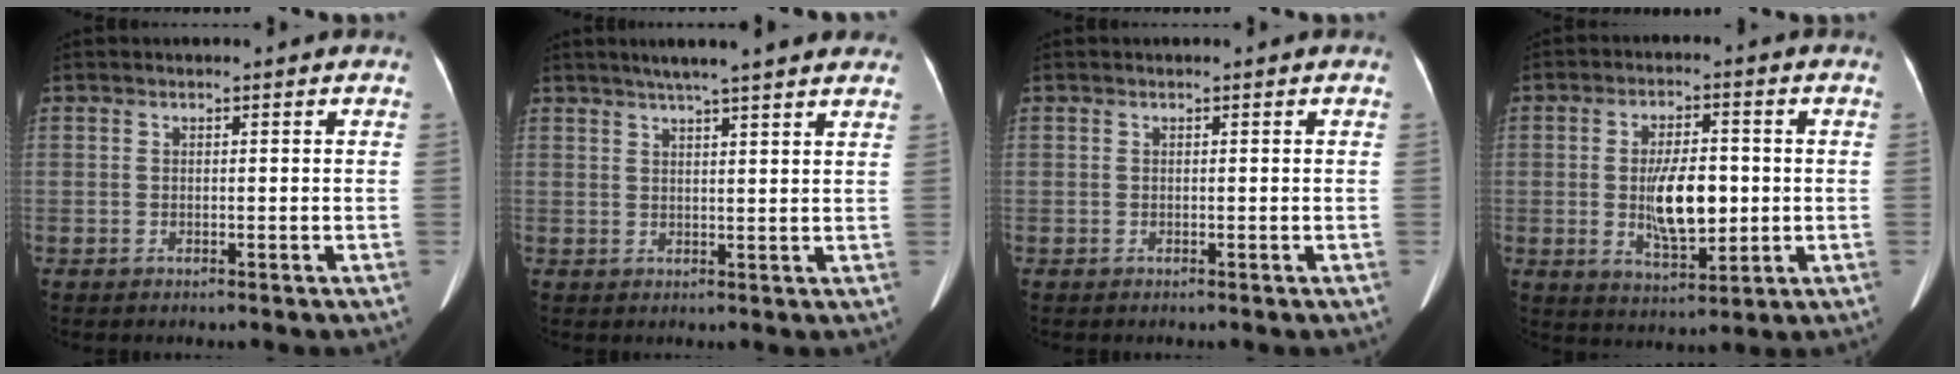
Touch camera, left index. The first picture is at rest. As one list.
[{"total": 12.5, "force": [10.3, 0.8, 7.0], "torque": [-0.103, 0.029, 0.124]}, {"total": 0.0}, {"total": 9.1, "force": [-0.5, 3.6, 8.4], "torque": [-0.158, -0.001, -0.001]}]